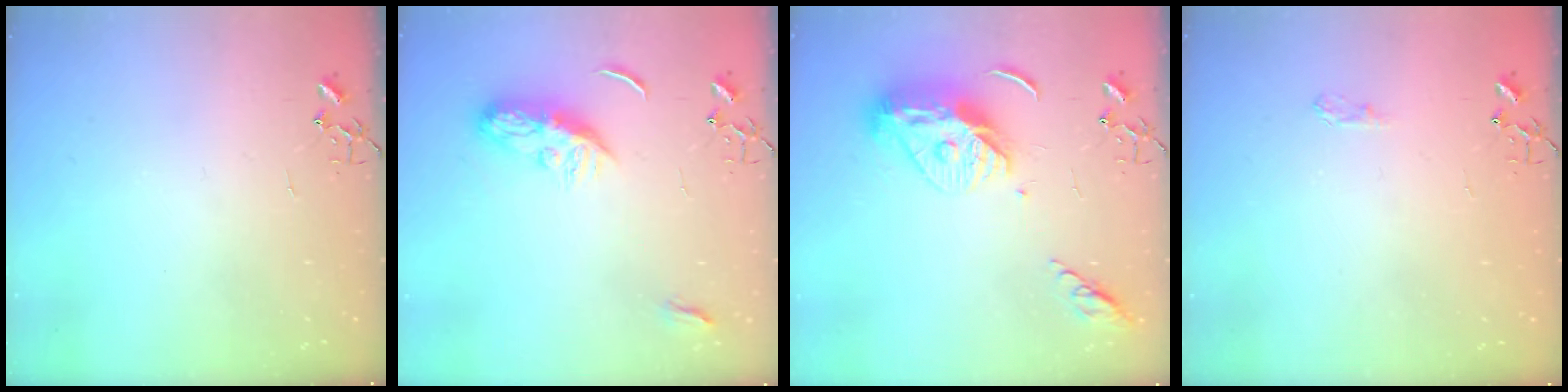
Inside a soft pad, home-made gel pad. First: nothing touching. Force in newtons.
{"total": 8.7, "press": 8.7, "slide": 0.4}
{"total": 12.7, "press": 12.7, "slide": 0.9}
{"total": 6.8, "press": 6.8, "slide": 0.6}